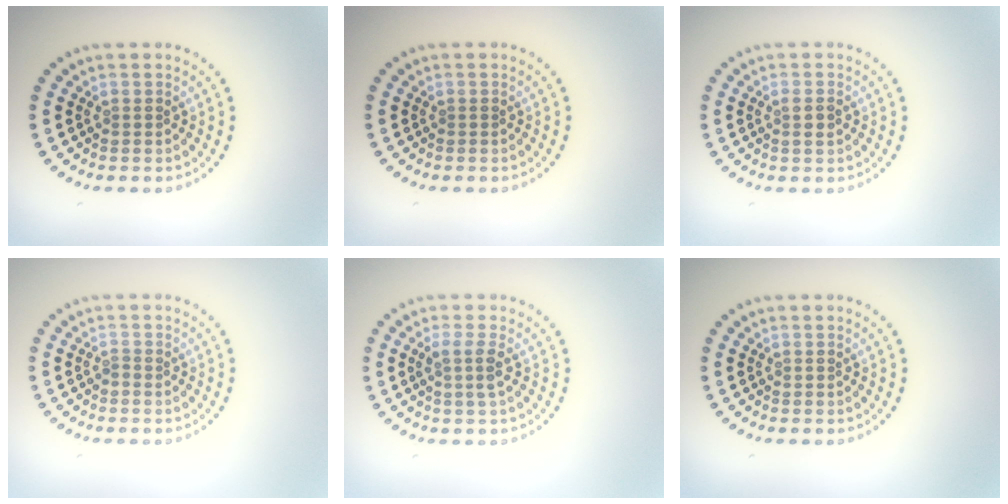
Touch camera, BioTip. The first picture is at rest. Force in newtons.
{"total": 0.0}
{"total": 1.2, "press": 1.1, "slide": 0.5}
{"total": 0.5, "press": 0.1, "slide": 0.5}
{"total": 1.9, "press": 1.6, "slide": 1.0}
{"total": 0.0}